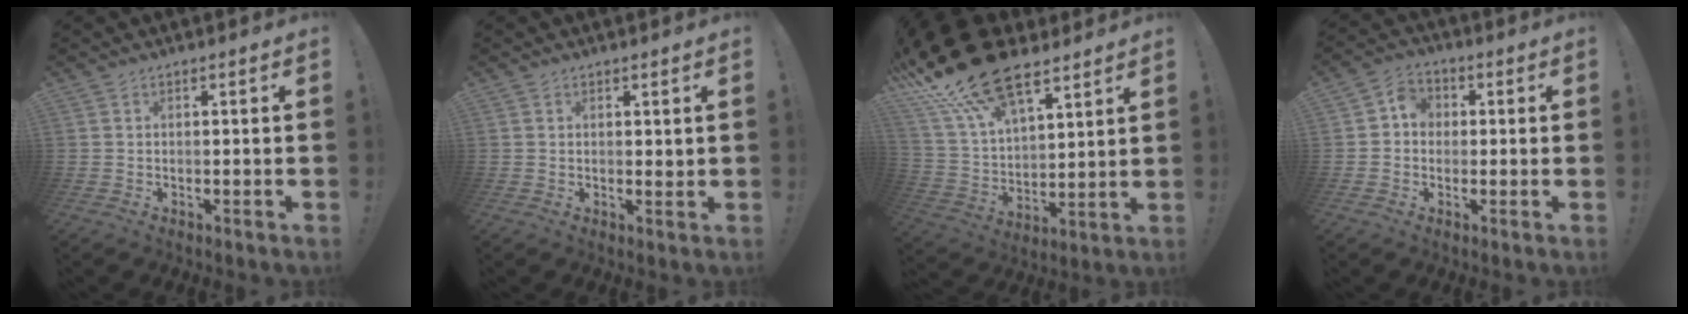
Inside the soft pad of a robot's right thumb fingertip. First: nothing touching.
{"total": 1.2, "force": [0.9, 0.5, 0.6], "torque": [-0.010, 0.000, 0.016]}
{"total": 22.5, "force": [15.0, 10.8, 12.8], "torque": [-0.259, -0.091, 0.271]}
{"total": 6.0, "force": [-0.1, 5.4, 2.6], "torque": [-0.046, 0.017, 0.001]}